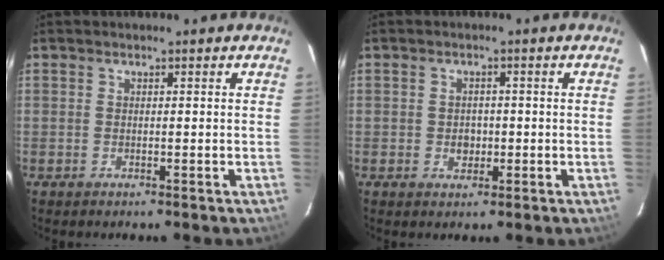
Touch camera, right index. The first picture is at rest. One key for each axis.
{"total": 2.5, "fx": -0.4, "fy": 2.2, "fz": 1.1, "tx": -0.019, "ty": 0.005, "tz": -0.003}